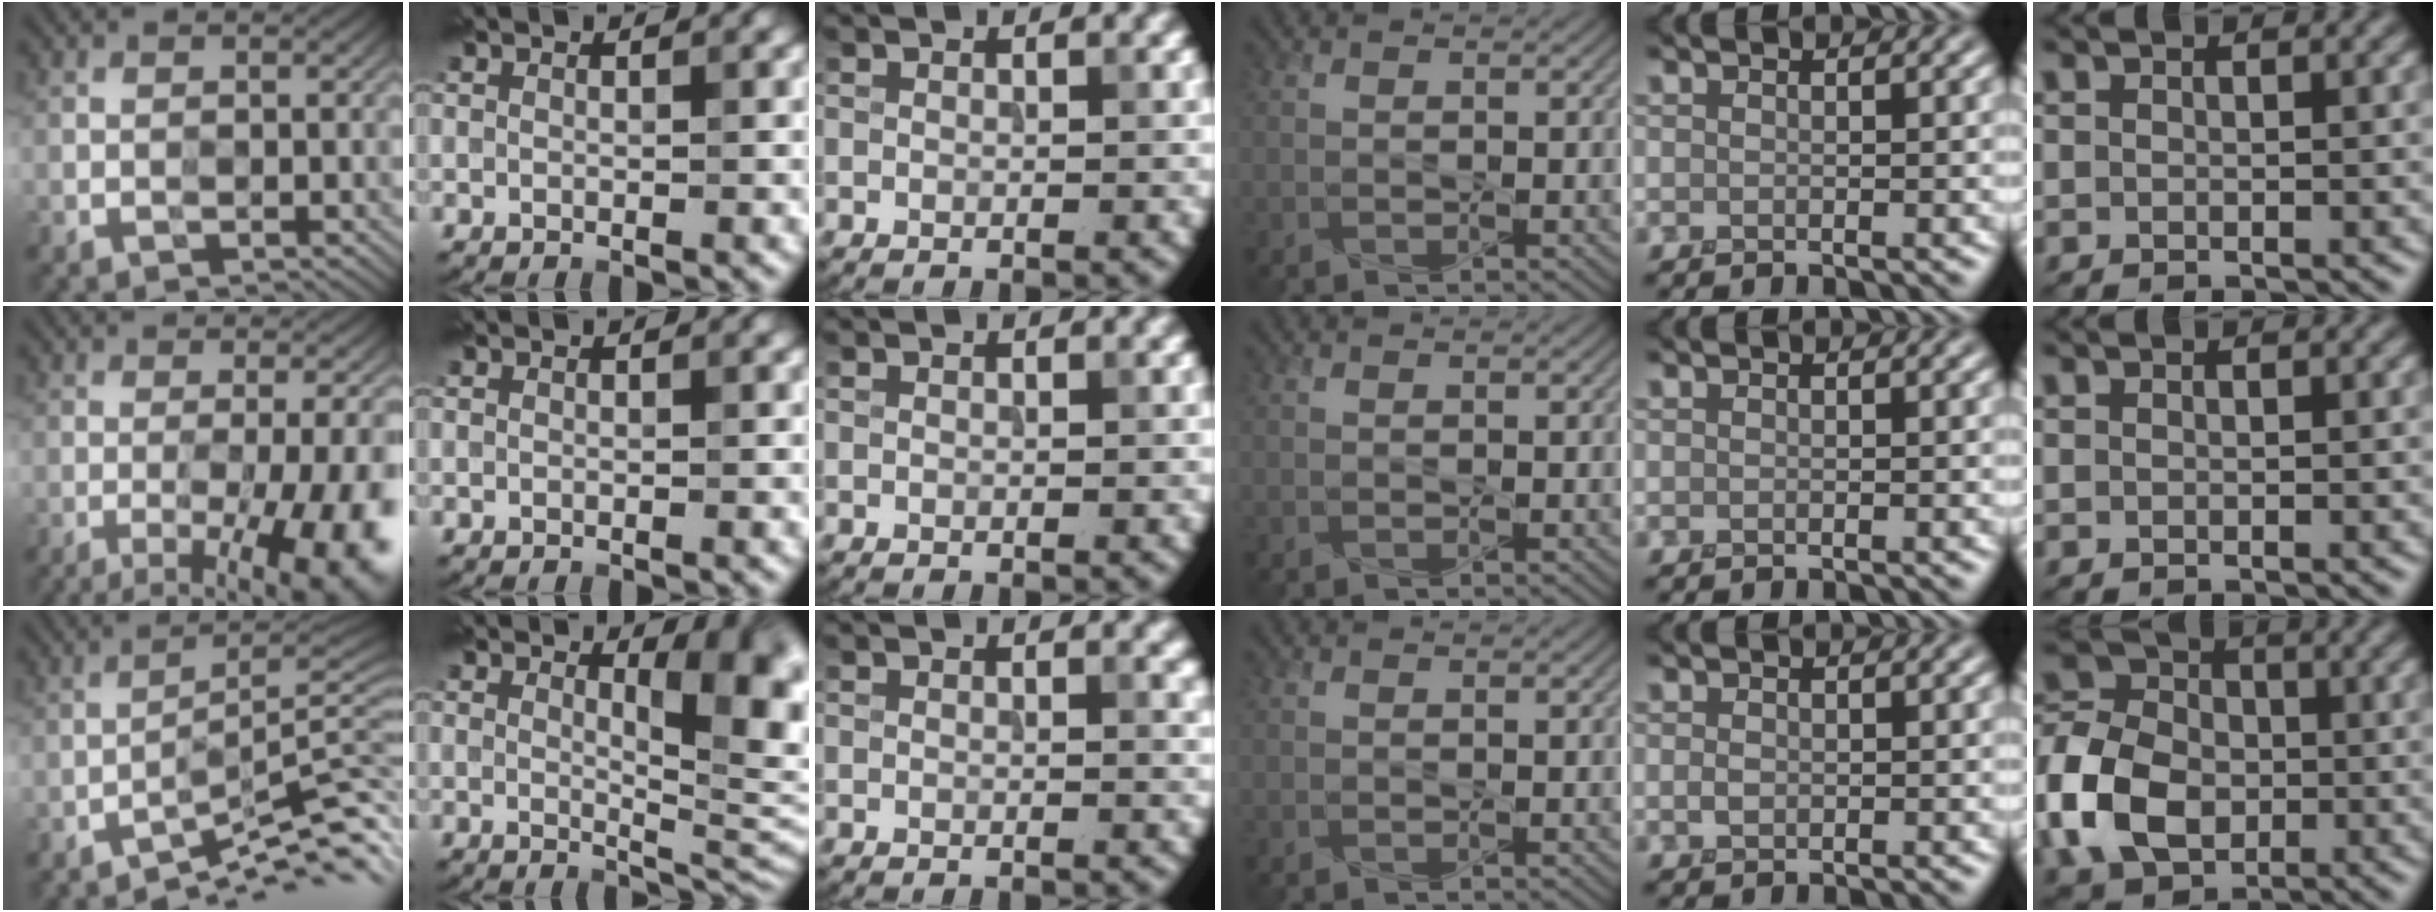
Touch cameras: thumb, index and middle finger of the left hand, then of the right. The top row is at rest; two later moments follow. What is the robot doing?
{"motion": "press", "object": "syringe"}